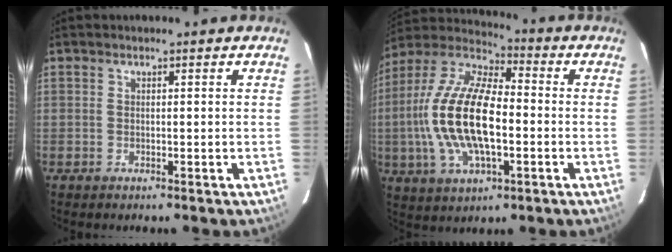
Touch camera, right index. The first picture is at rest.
{"total": 19.4, "force": [-2.3, 8.3, 17.3], "torque": [-0.355, 0.003, -0.048]}